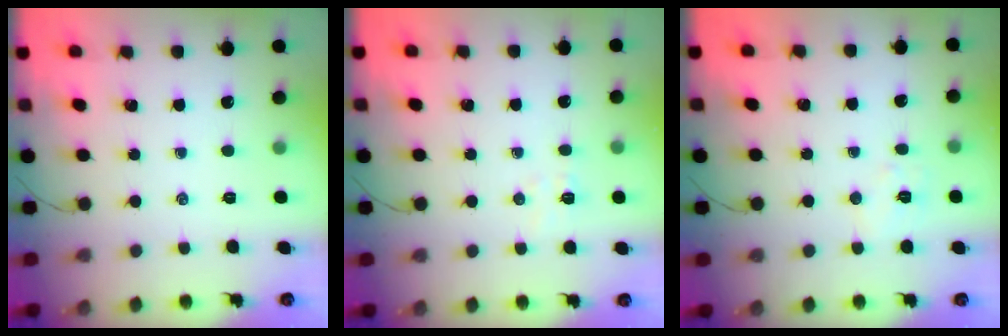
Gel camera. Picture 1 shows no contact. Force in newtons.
{"total": 4.5, "press": 4.3, "slide": 1.1}
{"total": 5.6, "press": 5.5, "slide": 0.9}